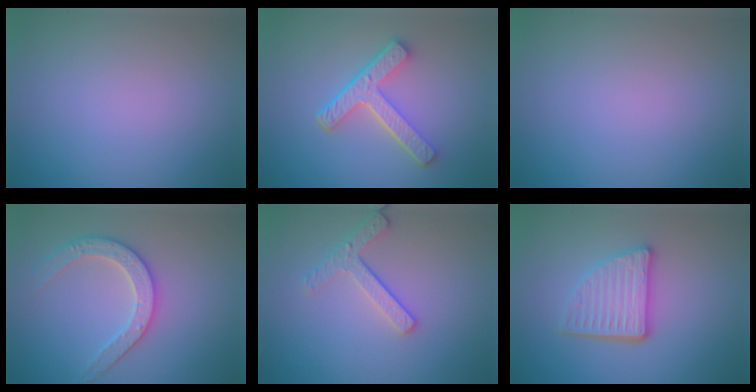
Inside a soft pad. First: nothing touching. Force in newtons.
{"total": 4.7, "press": 3.6, "slide": 3.0}
{"total": 0.0}
{"total": 3.1, "press": 3.1, "slide": 0.2}
{"total": 2.5, "press": 2.2, "slide": 1.1}
{"total": 4.6, "press": 3.4, "slide": 3.1}